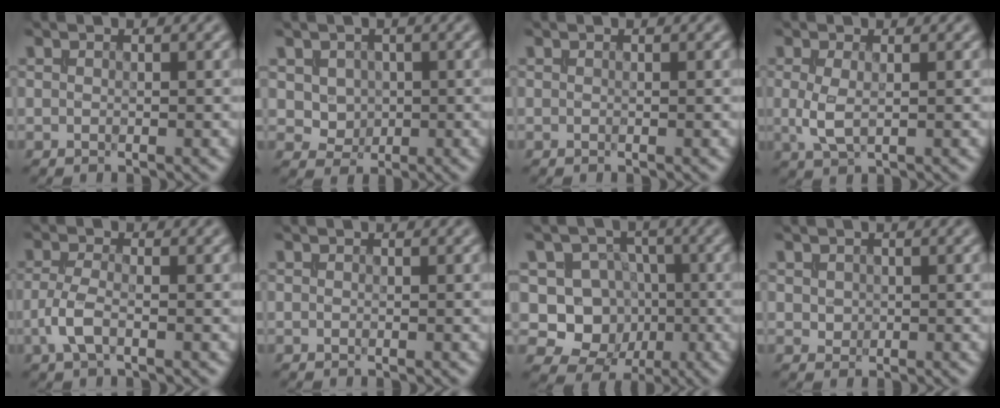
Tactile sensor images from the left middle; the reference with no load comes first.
{"total": 2.4, "force": [0.5, 2.1, 1.1], "torque": [-0.020, -0.006, 0.017]}
{"total": 0.0}
{"total": 2.4, "force": [0.1, 1.2, 2.1], "torque": [-0.051, -0.003, 0.002]}
{"total": 2.5, "force": [-1.0, 1.1, 2.1], "torque": [-0.047, 0.002, -0.027]}
{"total": 0.0}
{"total": 8.3, "force": [-0.9, 7.7, 3.0], "torque": [-0.041, 0.012, -0.040]}
{"total": 1.0, "force": [0.2, 0.9, 0.3], "torque": [-0.002, -0.004, 0.004]}